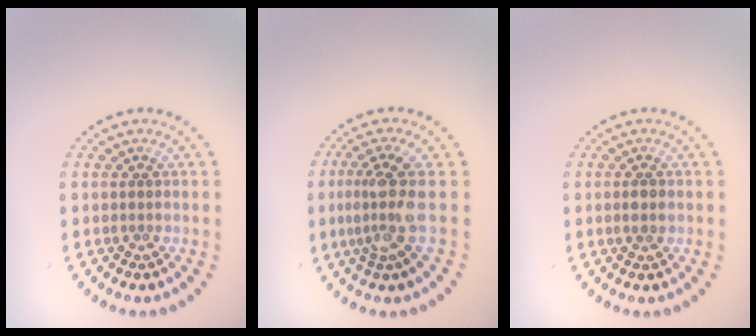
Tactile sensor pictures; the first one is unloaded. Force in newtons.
{"total": 3.8, "press": 2.8, "slide": 2.6}
{"total": 1.2, "press": 1.2, "slide": 0.2}